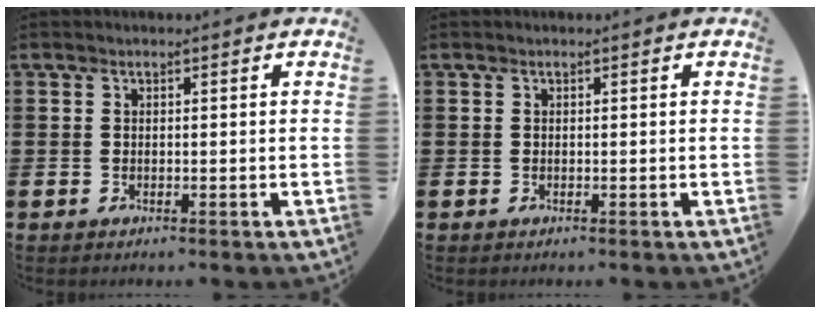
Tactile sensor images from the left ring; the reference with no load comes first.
{"total": 0.0}